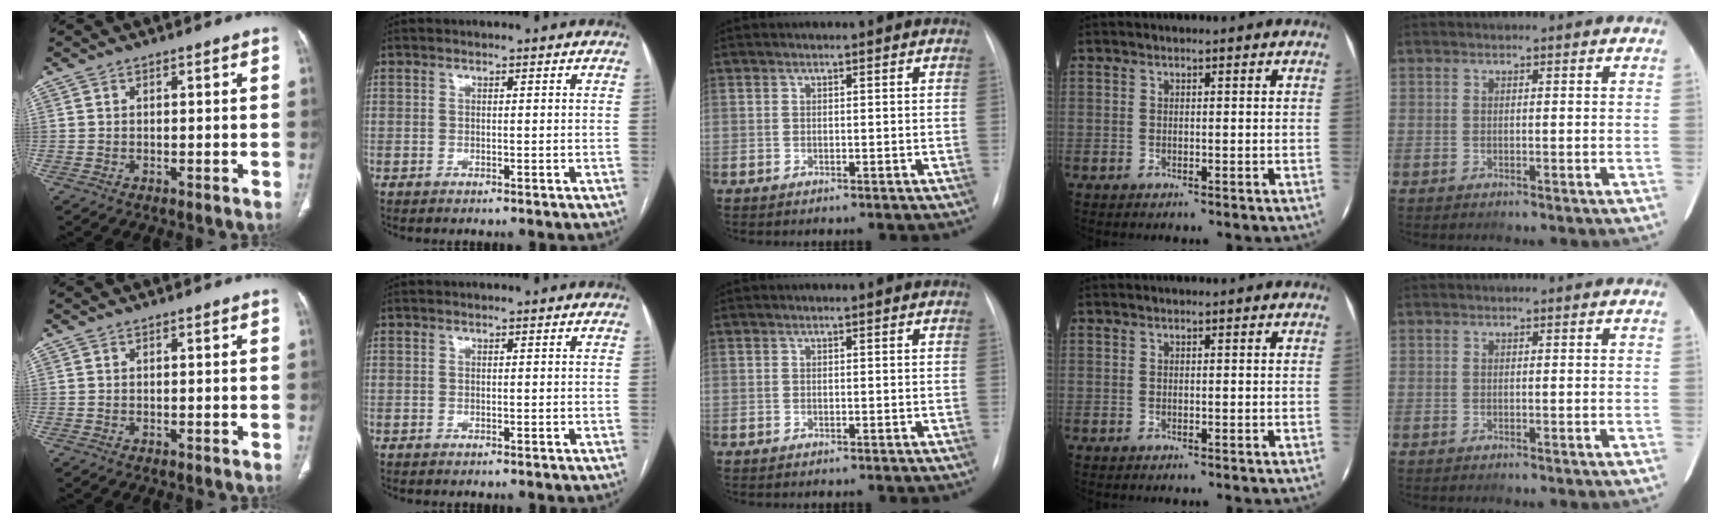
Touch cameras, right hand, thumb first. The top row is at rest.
{}